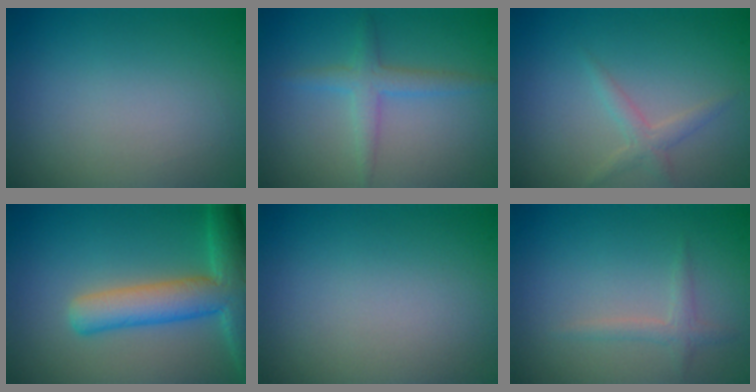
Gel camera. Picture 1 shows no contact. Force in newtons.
{"total": 2.3, "press": 2.3, "slide": 0.1}
{"total": 1.5, "press": 1.5, "slide": 0.1}
{"total": 7.1, "press": 7.1, "slide": 0.4}
{"total": 0.0}
{"total": 1.3, "press": 1.3, "slide": 0.0}